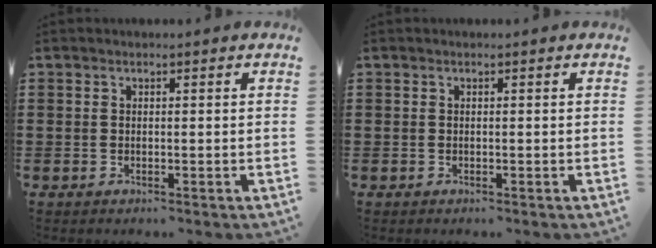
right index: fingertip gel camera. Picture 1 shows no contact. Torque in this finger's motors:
{"motor_torque": [-0.03, 0.02, 0.00, 0.00]}